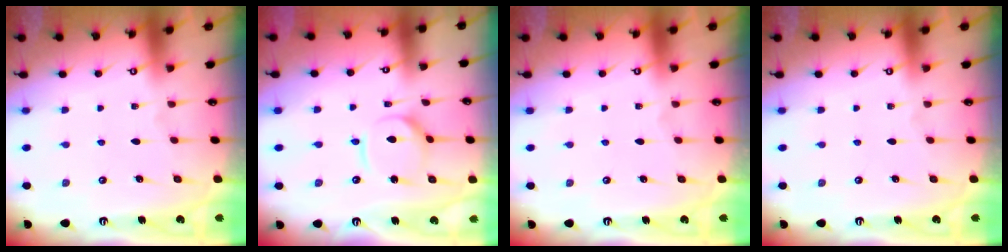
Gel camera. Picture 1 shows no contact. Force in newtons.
{"total": 7.4, "press": 7.3, "slide": 0.7}
{"total": 0.0}
{"total": 0.0}